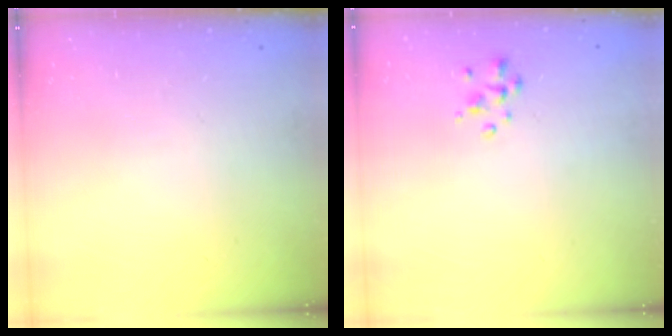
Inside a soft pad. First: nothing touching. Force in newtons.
{"total": 2.1, "press": 2.1, "slide": 0.1}